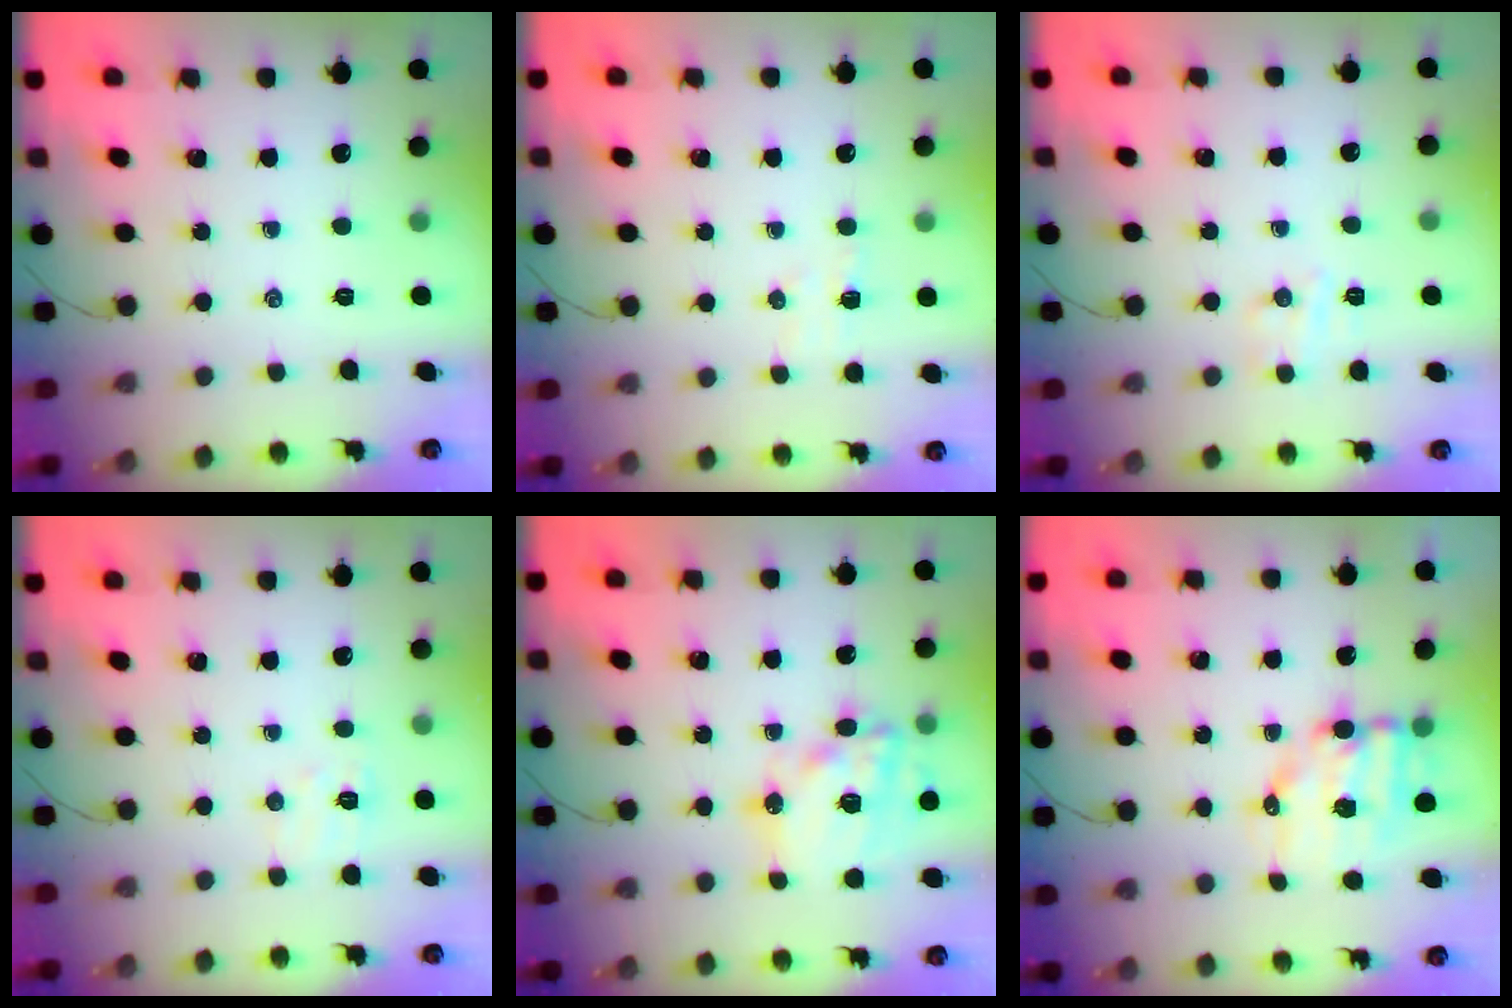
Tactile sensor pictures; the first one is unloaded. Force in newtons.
{"total": 4.3, "press": 4.2, "slide": 1.0}
{"total": 4.8, "press": 4.7, "slide": 0.9}
{"total": 6.0, "press": 5.9, "slide": 1.4}
{"total": 18.0, "press": 17.6, "slide": 3.9}
{"total": 8.6, "press": 8.4, "slide": 1.9}